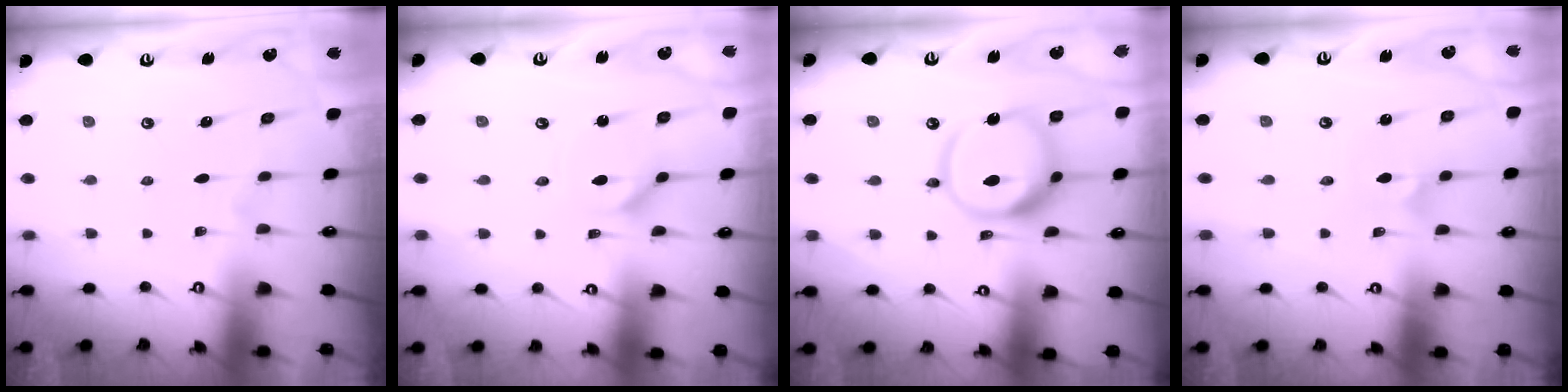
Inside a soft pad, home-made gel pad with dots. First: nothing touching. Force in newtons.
{"total": 2.4, "press": 2.4, "slide": 0.3}
{"total": 15.2, "press": 15.1, "slide": 1.8}
{"total": 1.4, "press": 1.4, "slide": 0.1}